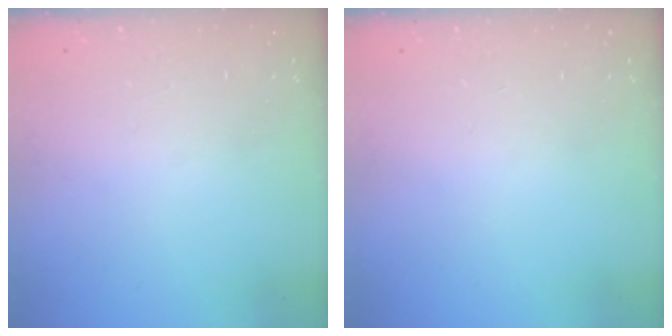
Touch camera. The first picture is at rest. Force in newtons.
{"total": 0.0}